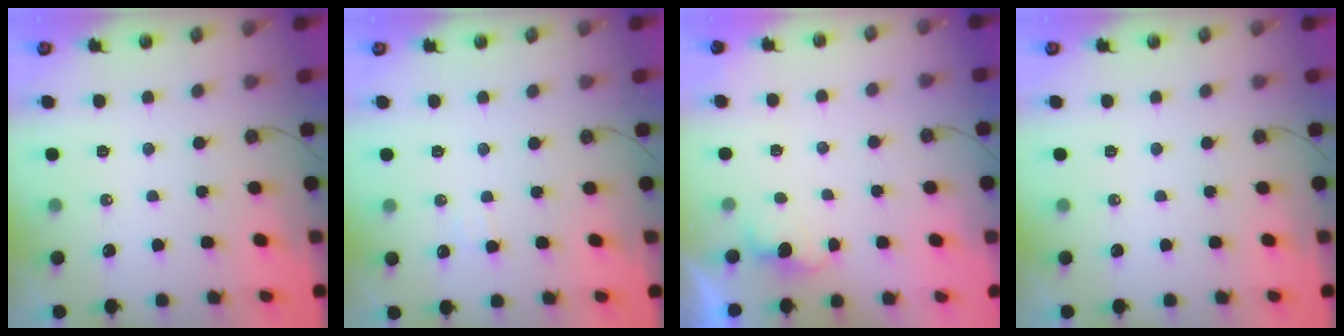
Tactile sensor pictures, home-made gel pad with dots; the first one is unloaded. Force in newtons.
{"total": 3.0, "press": 2.9, "slide": 0.8}
{"total": 1.5, "press": 1.3, "slide": 0.8}
{"total": 0.0}